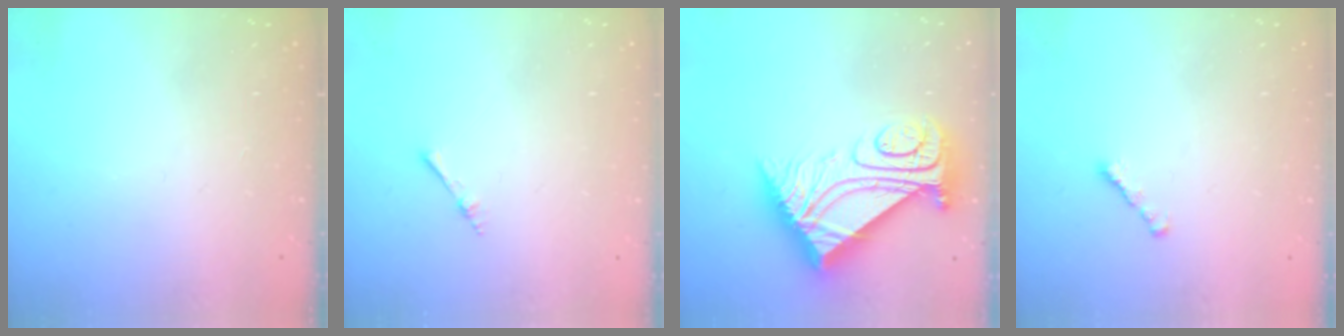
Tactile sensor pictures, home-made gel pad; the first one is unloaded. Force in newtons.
{"total": 2.2, "press": 2.1, "slide": 0.3}
{"total": 16.2, "press": 16.1, "slide": 1.5}
{"total": 1.8, "press": 1.7, "slide": 0.6}